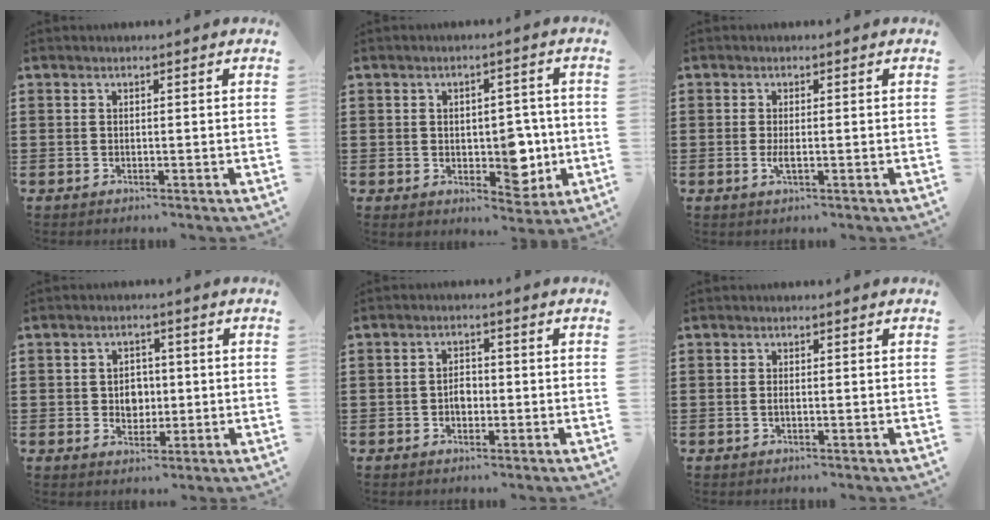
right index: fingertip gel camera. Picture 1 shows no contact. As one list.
[{"total": 6.7, "force": [-0.5, 4.5, 4.9], "torque": [-0.057, 0.001, -0.010]}, {"total": 1.8, "force": [-0.4, 0.3, 1.7], "torque": [-0.039, -0.006, -0.008]}, {"total": 3.5, "force": [-0.1, 2.9, 1.9], "torque": [-0.037, 0.005, -0.007]}, {"total": 2.3, "force": [-0.6, 1.5, 1.7], "torque": [-0.032, 0.004, -0.011]}, {"total": 0.5, "force": [-0.2, 0.1, 0.5], "torque": [-0.009, -0.002, -0.002]}]